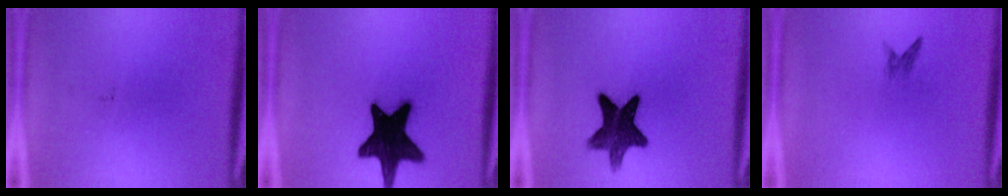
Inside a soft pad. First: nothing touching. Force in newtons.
{"total": 18.6}
{"total": 11.6}
{"total": 0.9}